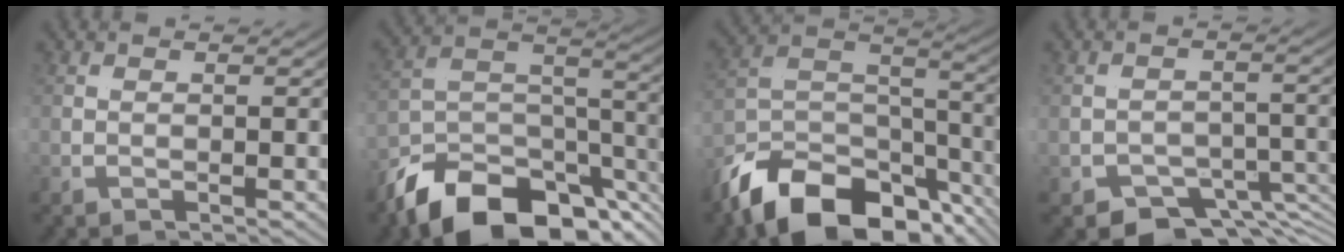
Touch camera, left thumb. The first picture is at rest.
{"total": 8.9, "force": [-6.5, 3.0, 5.2], "torque": [-0.103, 0.005, -0.113]}
{"total": 10.2, "force": [-6.9, 4.6, 6.0], "torque": [-0.131, -0.009, -0.112]}
{"total": 5.5, "force": [-2.9, 3.8, 2.7], "torque": [-0.044, -0.030, -0.038]}